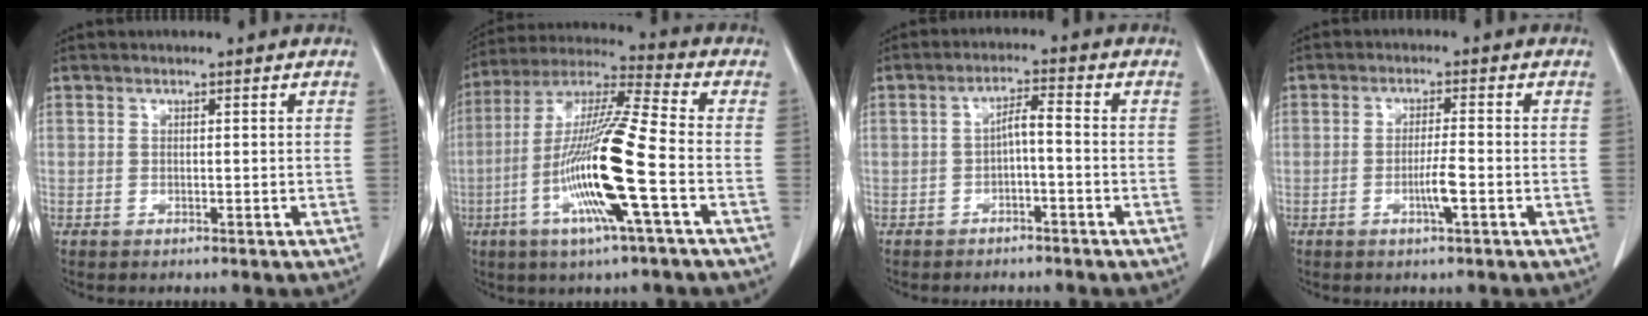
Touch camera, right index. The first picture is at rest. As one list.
[{"total": 16.8, "force": [-4.8, -0.1, 16.1], "torque": [-0.321, -0.011, -0.100]}, {"total": 3.1, "force": [-0.9, 0.5, 2.9], "torque": [-0.052, 0.013, -0.013]}, {"total": 3.5, "force": [-1.2, 0.0, 3.3], "torque": [-0.063, -0.004, -0.023]}]